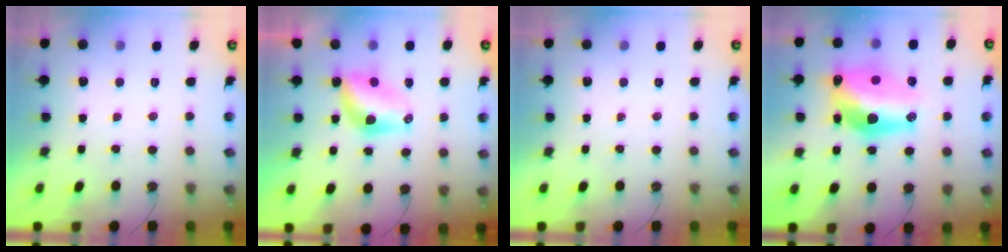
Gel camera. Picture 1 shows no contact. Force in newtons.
{"total": 6.5, "press": 6.5, "slide": 0.1}
{"total": 0.0}
{"total": 18.2, "press": 17.6, "slide": 4.5}